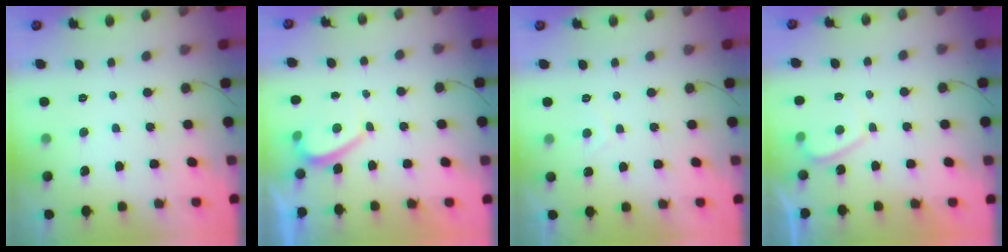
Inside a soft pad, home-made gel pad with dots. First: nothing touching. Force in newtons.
{"total": 0.9, "press": 0.7, "slide": 0.5}
{"total": 1.5, "press": 1.4, "slide": 0.6}
{"total": 1.2, "press": 1.0, "slide": 0.6}